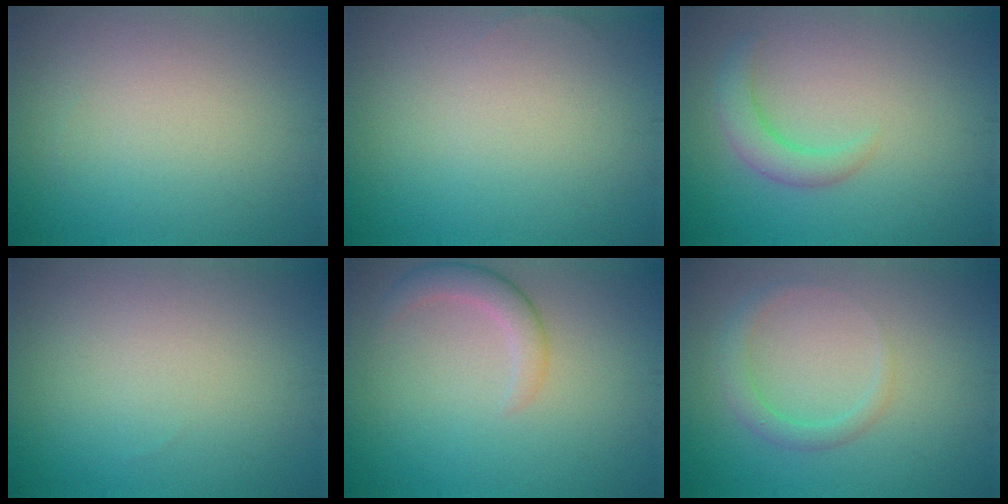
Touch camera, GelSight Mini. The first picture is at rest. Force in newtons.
{"total": 0.0}
{"total": 2.6, "press": 2.5, "slide": 0.3}
{"total": 0.0}
{"total": 2.4, "press": 2.4, "slide": 0.3}
{"total": 1.9, "press": 1.9, "slide": 0.1}